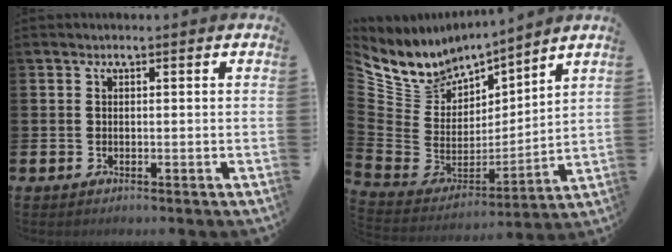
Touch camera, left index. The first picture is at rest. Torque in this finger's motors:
{"motor_torque": [1.18, -0.95, 0.05, 0.06]}